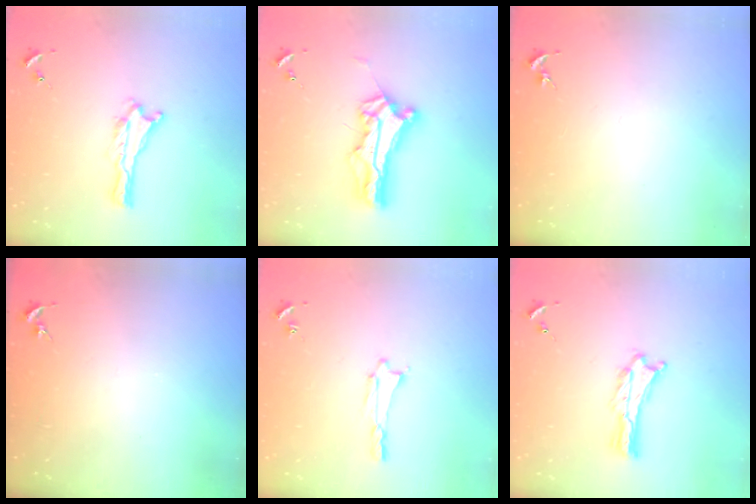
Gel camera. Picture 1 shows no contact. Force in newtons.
{"total": 10.1, "press": 10.0, "slide": 0.7}
{"total": 0.0}
{"total": 0.0}
{"total": 0.7, "press": 0.7, "slide": 0.1}
{"total": 0.8, "press": 0.7, "slide": 0.2}